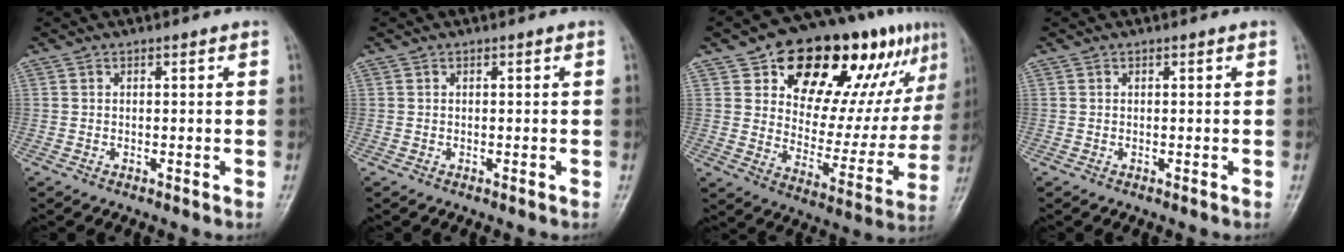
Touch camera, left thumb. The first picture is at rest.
{"total": 0.0}
{"total": 26.3, "force": [13.7, 13.3, 18.2], "torque": [-0.207, -0.016, 0.214]}
{"total": 0.0}